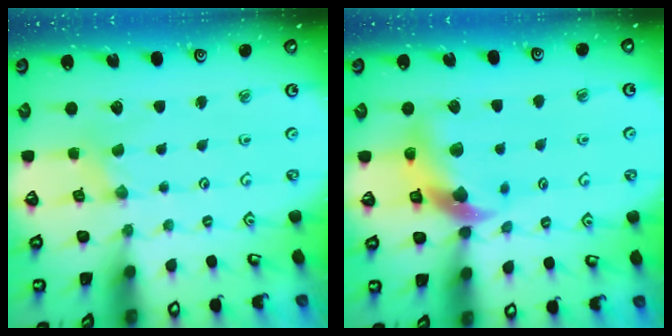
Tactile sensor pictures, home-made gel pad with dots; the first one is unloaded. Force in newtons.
{"total": 11.3, "press": 11.2, "slide": 1.7}